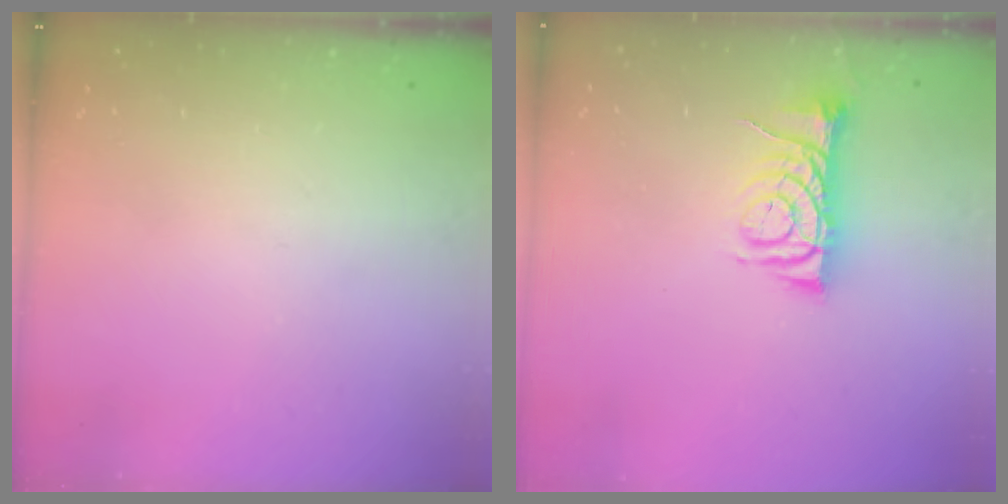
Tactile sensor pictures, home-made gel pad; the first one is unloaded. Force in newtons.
{"total": 6.7, "press": 6.7, "slide": 0.7}